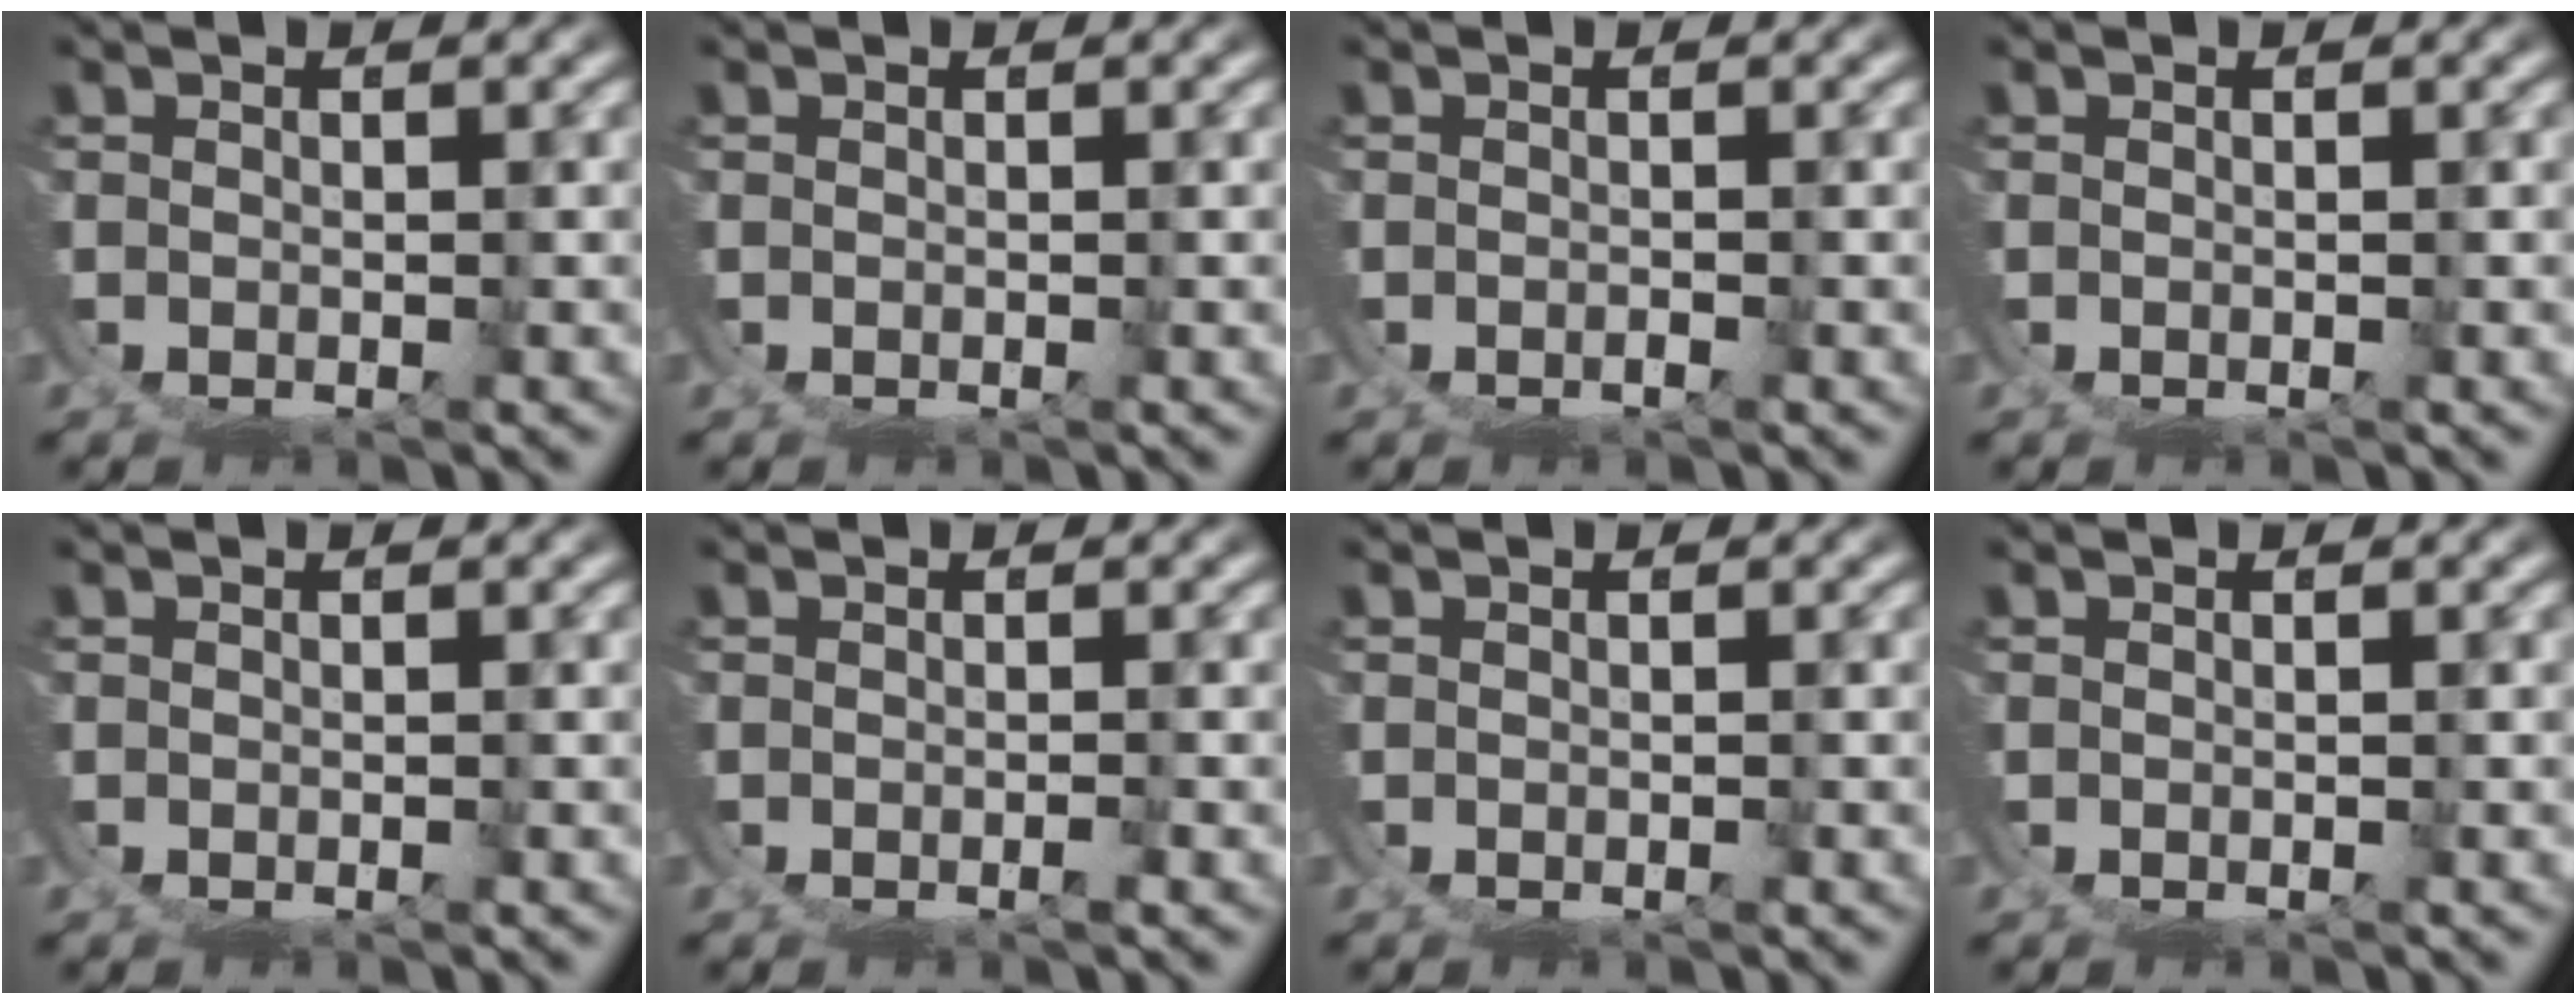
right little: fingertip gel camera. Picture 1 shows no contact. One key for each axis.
{"total": 0.0}
{"total": 0.7, "fx": -0.7, "fy": 0.2, "fz": 0.2, "tx": -0.005, "ty": -0.005, "tz": -0.009}
{"total": 0.0}
{"total": 0.0}
{"total": 0.7, "fx": -0.4, "fy": 0.0, "fz": 0.6, "tx": -0.013, "ty": -0.002, "tz": -0.005}
{"total": 0.0}
{"total": 0.0}